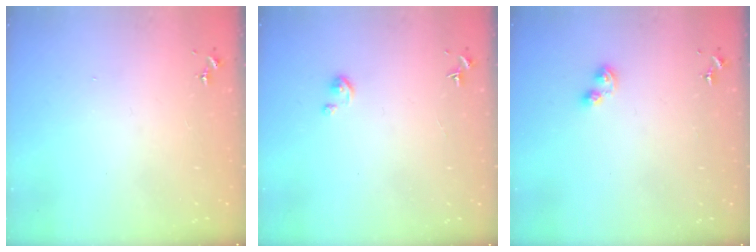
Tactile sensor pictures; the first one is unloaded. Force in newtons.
{"total": 2.6, "press": 2.6, "slide": 0.3}
{"total": 5.5, "press": 5.5, "slide": 0.3}